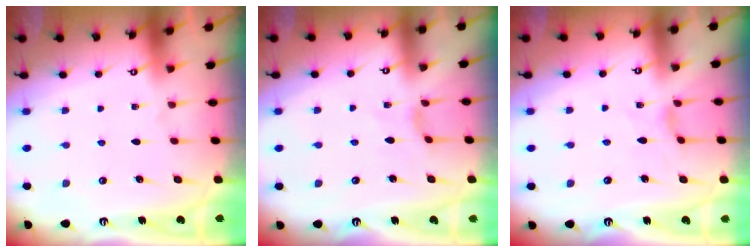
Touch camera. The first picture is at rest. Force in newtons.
{"total": 1.5, "press": 1.4, "slide": 0.4}
{"total": 1.2, "press": 1.2, "slide": 0.3}